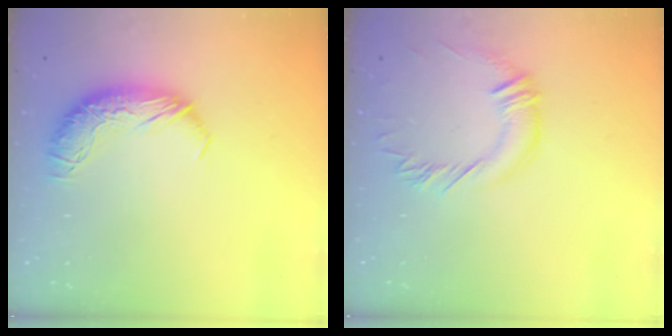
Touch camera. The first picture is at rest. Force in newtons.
{"total": 0.9, "press": 0.8, "slide": 0.4}